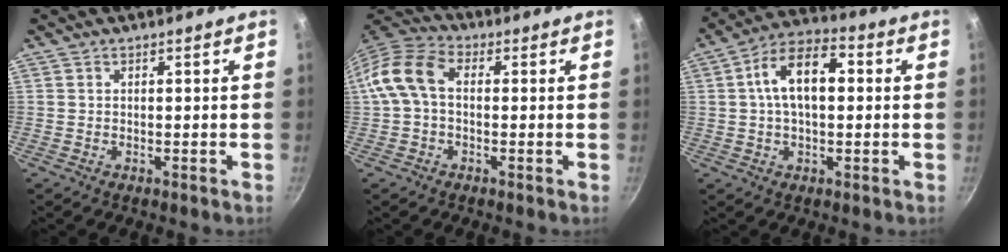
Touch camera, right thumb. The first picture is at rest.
{"total": 10.8, "force": [0.8, 7.0, 8.1], "torque": [-0.167, 0.031, 0.005]}
{"total": 11.1, "force": [1.6, 6.0, 9.2], "torque": [-0.160, 0.027, 0.021]}